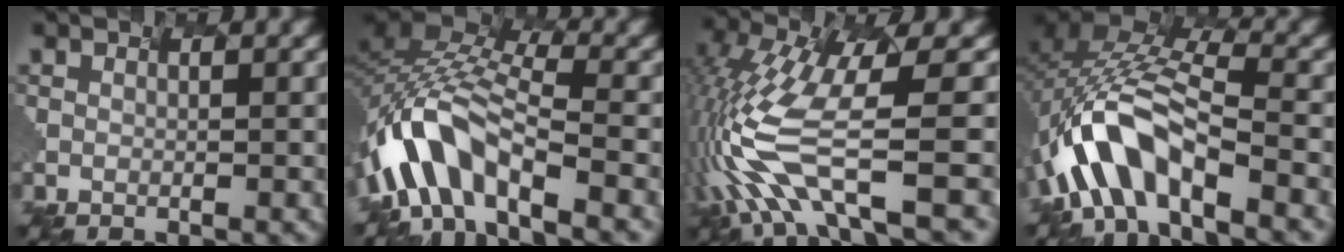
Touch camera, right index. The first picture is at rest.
{"total": 9.8, "force": [-6.6, 3.0, 6.5], "torque": [-0.150, -0.002, -0.089]}
{"total": 10.2, "force": [-4.0, 2.4, 9.0], "torque": [-0.219, -0.009, -0.036]}
{"total": 9.5, "force": [-5.9, 3.2, 6.7], "torque": [-0.166, -0.003, -0.071]}